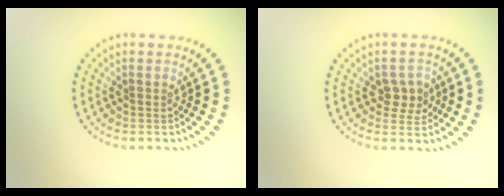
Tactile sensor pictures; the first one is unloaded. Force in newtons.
{"total": 2.6, "press": 2.5, "slide": 0.5}